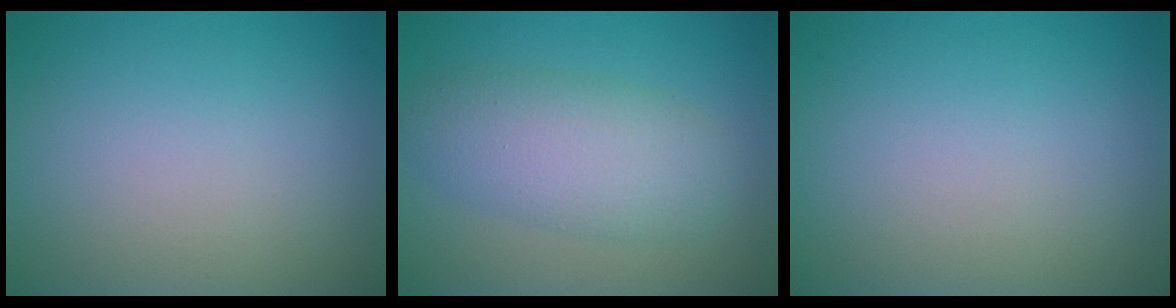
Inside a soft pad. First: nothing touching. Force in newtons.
{"total": 5.3, "press": 5.3, "slide": 0.0}
{"total": 0.0}